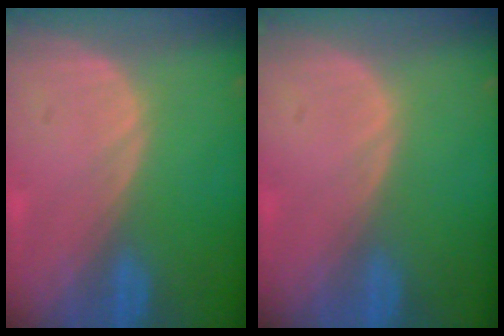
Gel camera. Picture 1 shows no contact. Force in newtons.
{"total": 0.0}